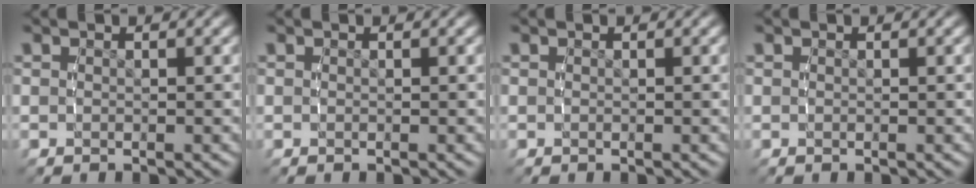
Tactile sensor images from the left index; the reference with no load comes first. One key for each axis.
{"total": 0.0}
{"total": 0.0}
{"total": 0.0}